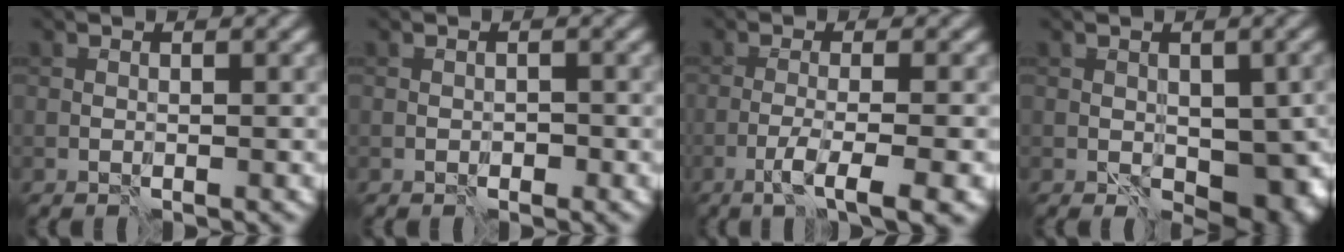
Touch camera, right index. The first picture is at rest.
{"total": 0.5, "force": [-0.3, 0.4, 0.3], "torque": [0.001, 0.003, -0.003]}
{"total": 5.1, "force": [-2.6, 1.1, 4.3], "torque": [-0.066, 0.003, -0.048]}
{"total": 7.0, "force": [-1.3, 4.4, 5.4], "torque": [-0.071, -0.022, -0.005]}